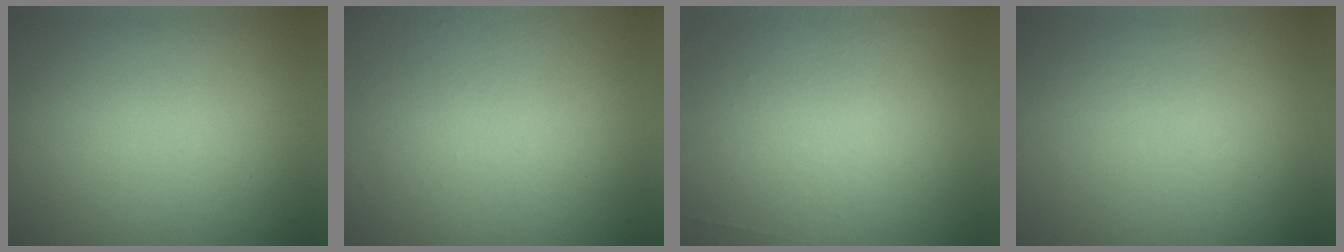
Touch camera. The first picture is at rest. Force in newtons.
{"total": 7.6}
{"total": 7.0}
{"total": 1.2}